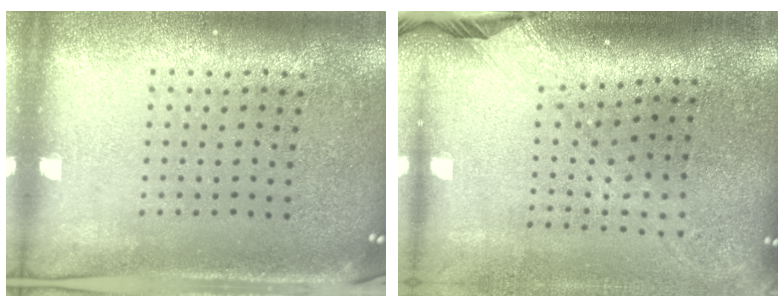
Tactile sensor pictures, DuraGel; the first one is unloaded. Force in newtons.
{"total": 2.3, "press": 1.7, "slide": 1.5}